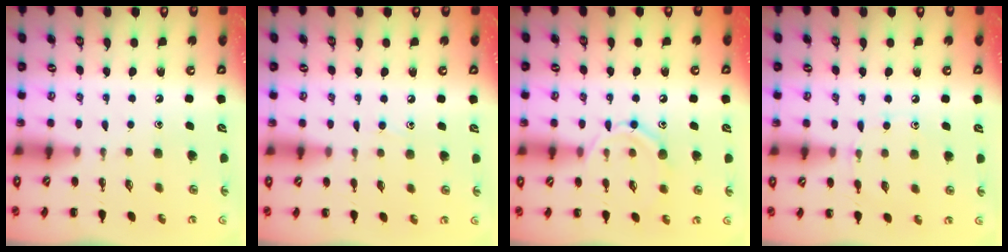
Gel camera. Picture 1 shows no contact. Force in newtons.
{"total": 3.7, "press": 3.4, "slide": 1.3}
{"total": 10.6, "press": 10.6, "slide": 0.8}
{"total": 6.2, "press": 5.9, "slide": 1.6}